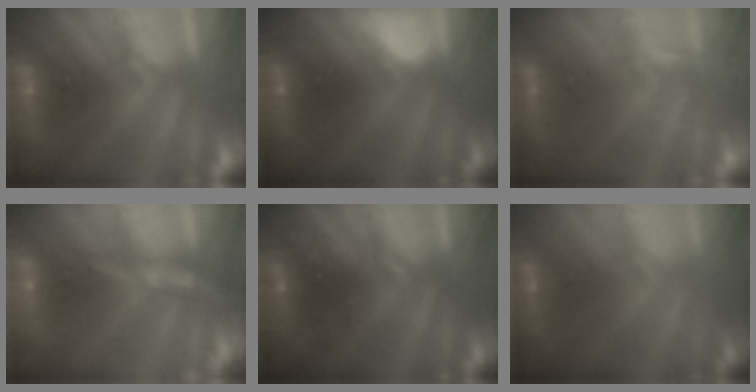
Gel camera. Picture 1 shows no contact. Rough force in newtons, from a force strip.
{"total": 2.7}
{"total": 2.3}
{"total": 7.5}
{"total": 7.7}
{"total": 1.6}